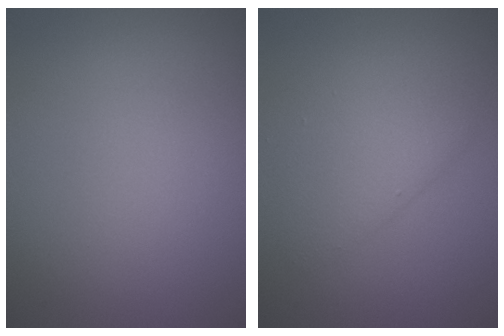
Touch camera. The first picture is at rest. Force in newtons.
{"total": 3.0, "press": 3.0, "slide": 0.3}